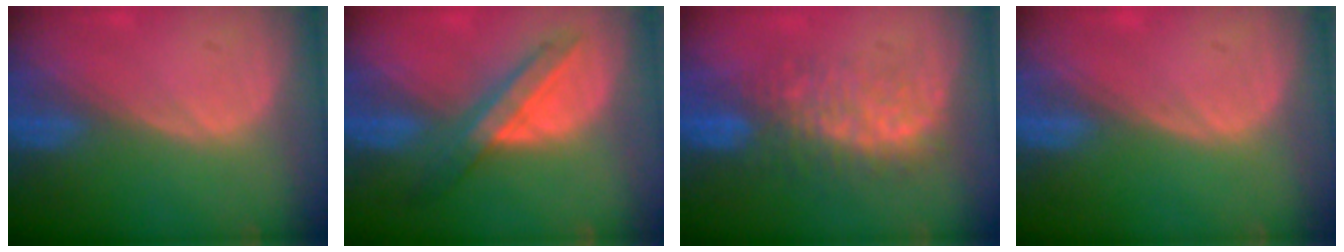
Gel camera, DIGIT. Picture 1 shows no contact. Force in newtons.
{"total": 6.2, "press": 6.1, "slide": 0.5}
{"total": 7.8, "press": 7.7, "slide": 1.3}
{"total": 0.0}